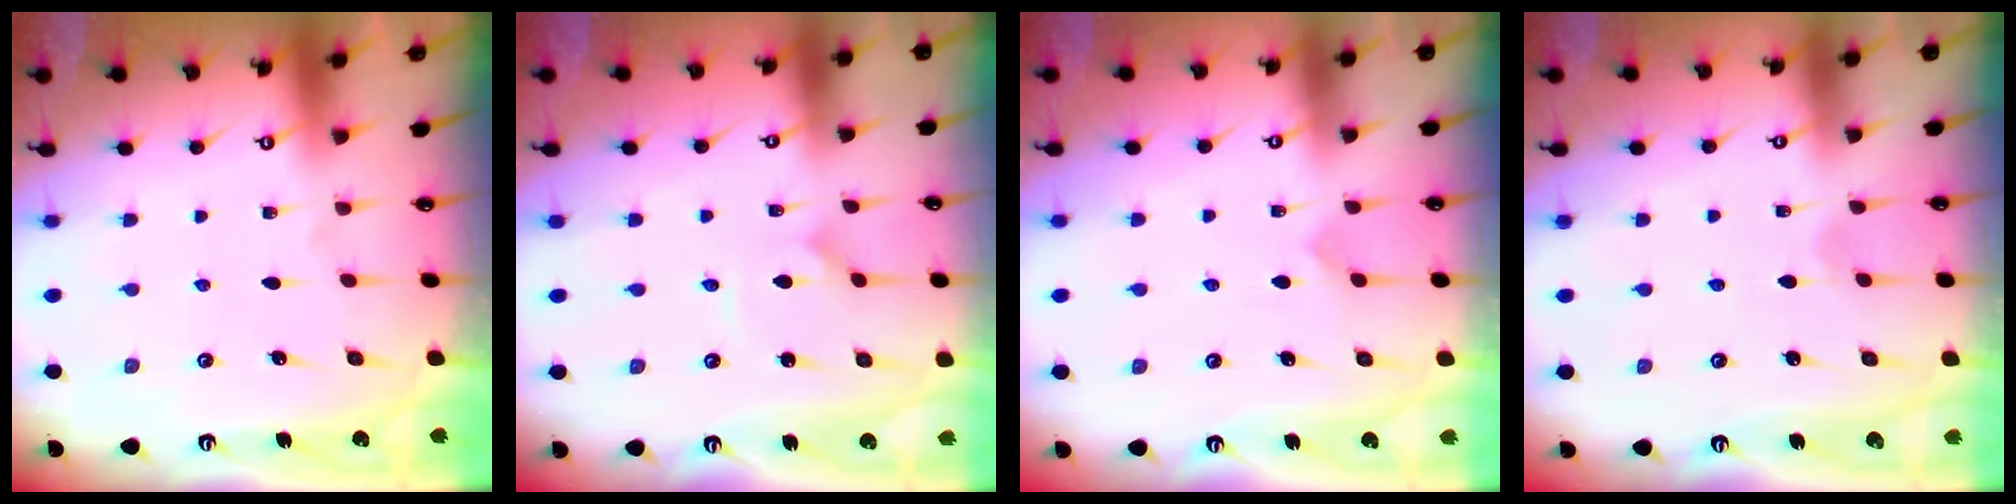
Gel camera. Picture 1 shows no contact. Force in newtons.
{"total": 1.6, "press": 1.6, "slide": 0.1}
{"total": 2.5, "press": 2.5, "slide": 0.2}
{"total": 1.2, "press": 1.2, "slide": 0.1}